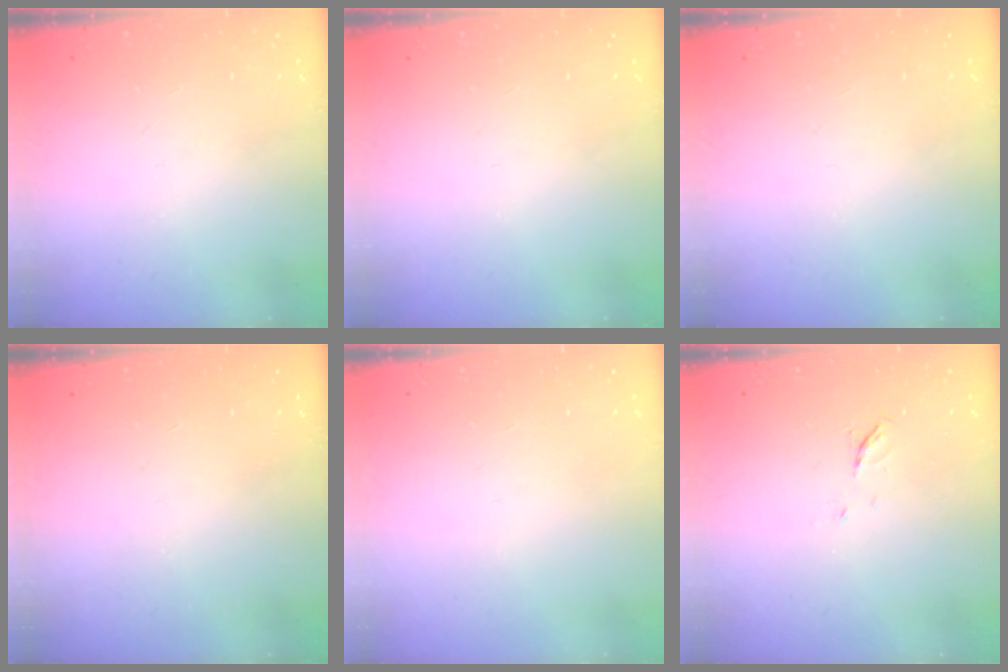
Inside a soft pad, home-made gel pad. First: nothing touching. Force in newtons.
{"total": 0.0}
{"total": 0.0}
{"total": 0.0}
{"total": 1.5, "press": 1.5, "slide": 0.1}
{"total": 4.0, "press": 4.0, "slide": 0.6}